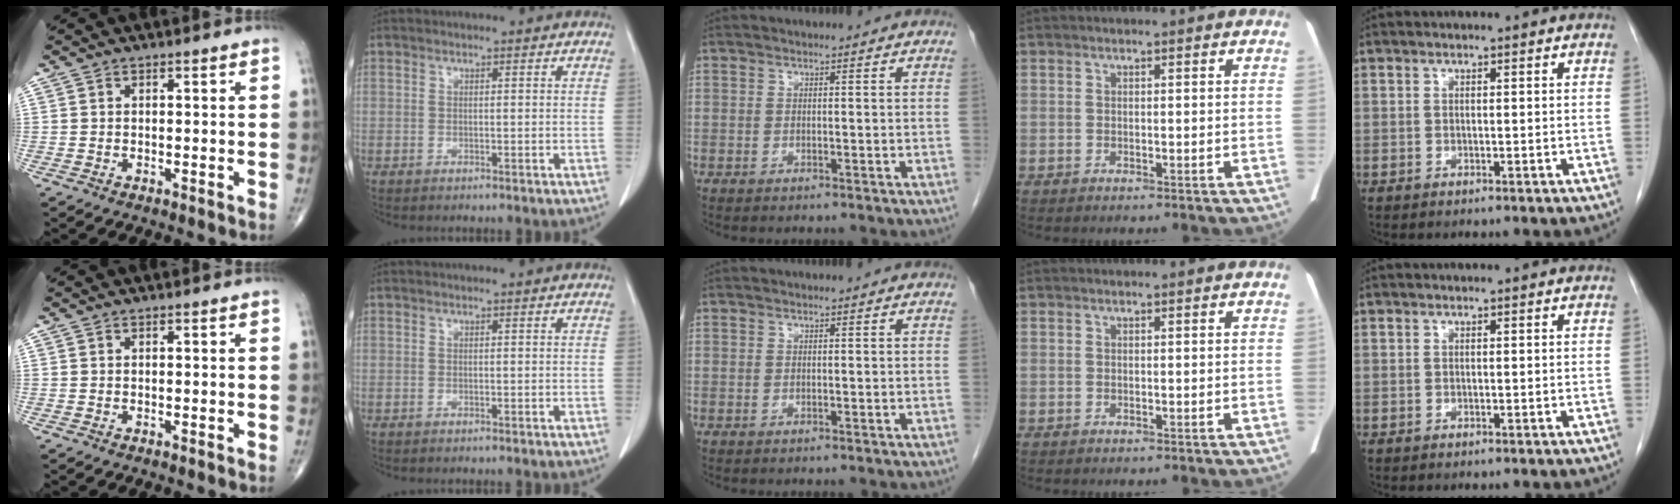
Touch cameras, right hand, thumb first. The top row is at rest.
{}